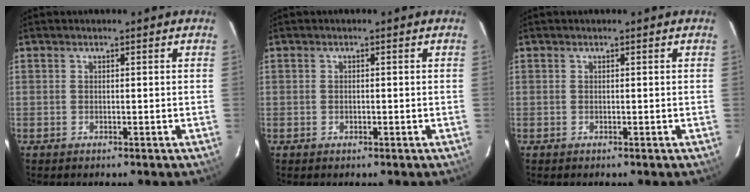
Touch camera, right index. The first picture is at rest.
{"total": 0.6, "force": [-0.1, 0.6, 0.1], "torque": [0.001, 0.000, -0.001]}
{"total": 0.0}